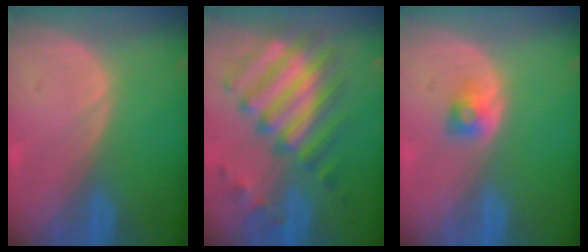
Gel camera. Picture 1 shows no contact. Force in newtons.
{"total": 10.5, "press": 10.1, "slide": 2.8}
{"total": 2.2, "press": 2.2, "slide": 0.3}